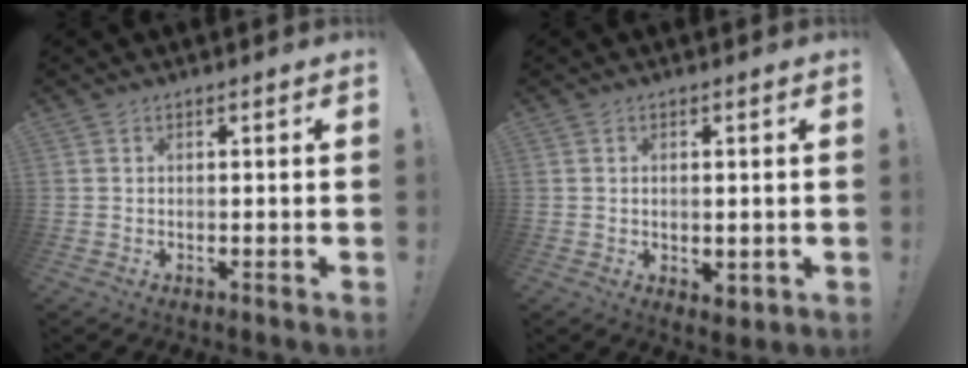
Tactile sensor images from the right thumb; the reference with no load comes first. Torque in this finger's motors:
{"motor_torque": [-0.19, 0.13, -0.01, -0.01, -0.01]}